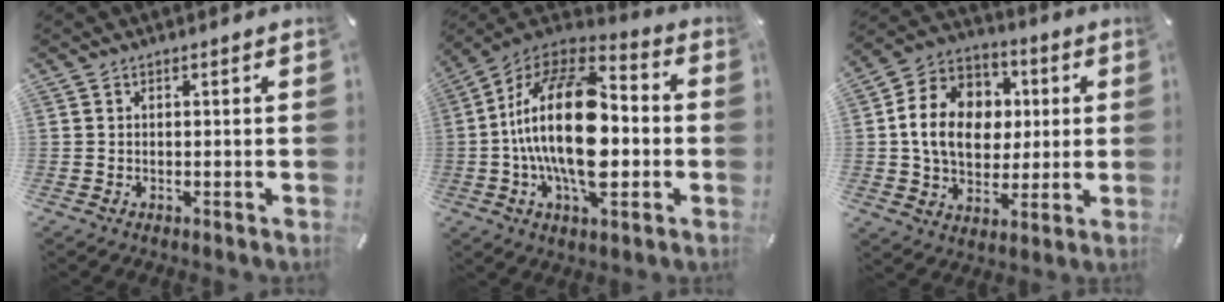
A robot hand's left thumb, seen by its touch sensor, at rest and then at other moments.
{"total": 25.2, "force": [-1.9, 13.2, 21.3], "torque": [-0.413, -0.002, -0.034]}
{"total": 14.5, "force": [1.0, 12.3, 7.7], "torque": [-0.149, 0.013, 0.020]}